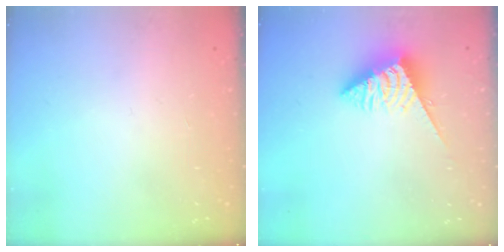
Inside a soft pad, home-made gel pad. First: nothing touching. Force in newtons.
{"total": 7.1, "press": 7.0, "slide": 0.8}